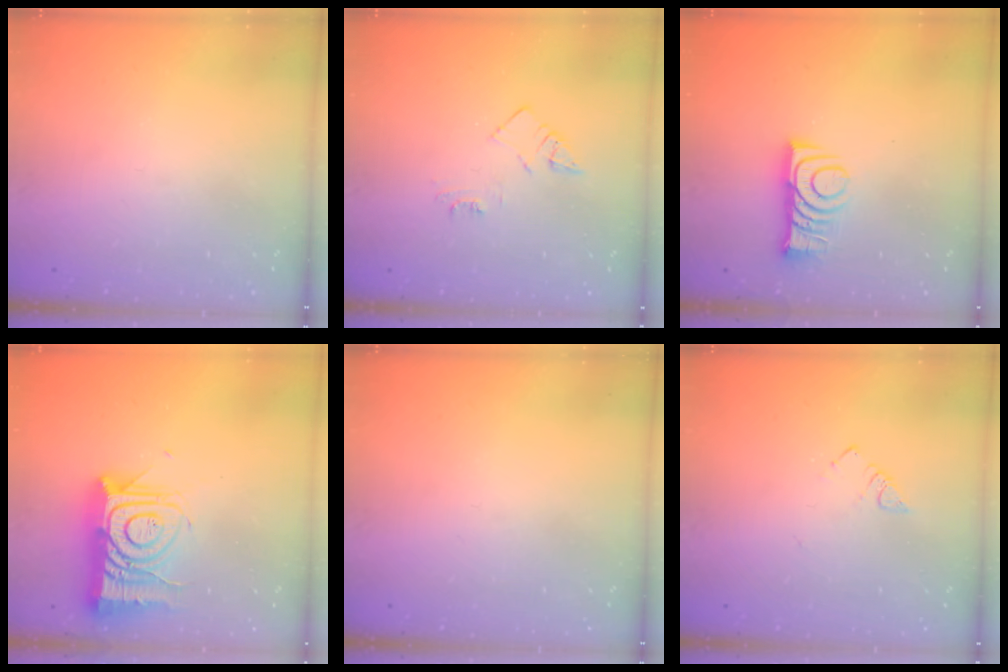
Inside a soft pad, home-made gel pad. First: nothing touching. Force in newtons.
{"total": 5.5, "press": 5.4, "slide": 0.7}
{"total": 8.8, "press": 8.8, "slide": 0.8}
{"total": 16.7, "press": 16.6, "slide": 1.4}
{"total": 0.0}
{"total": 2.7, "press": 2.7, "slide": 0.4}